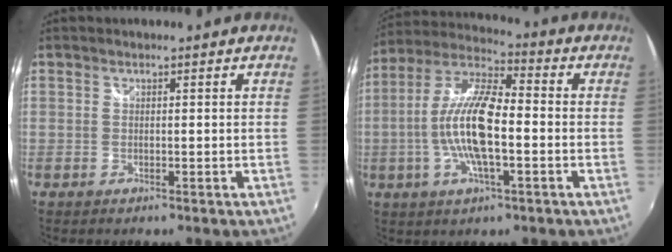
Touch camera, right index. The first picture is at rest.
{"total": 14.4, "force": [-2.4, 4.2, 13.5], "torque": [-0.269, 0.002, -0.052]}